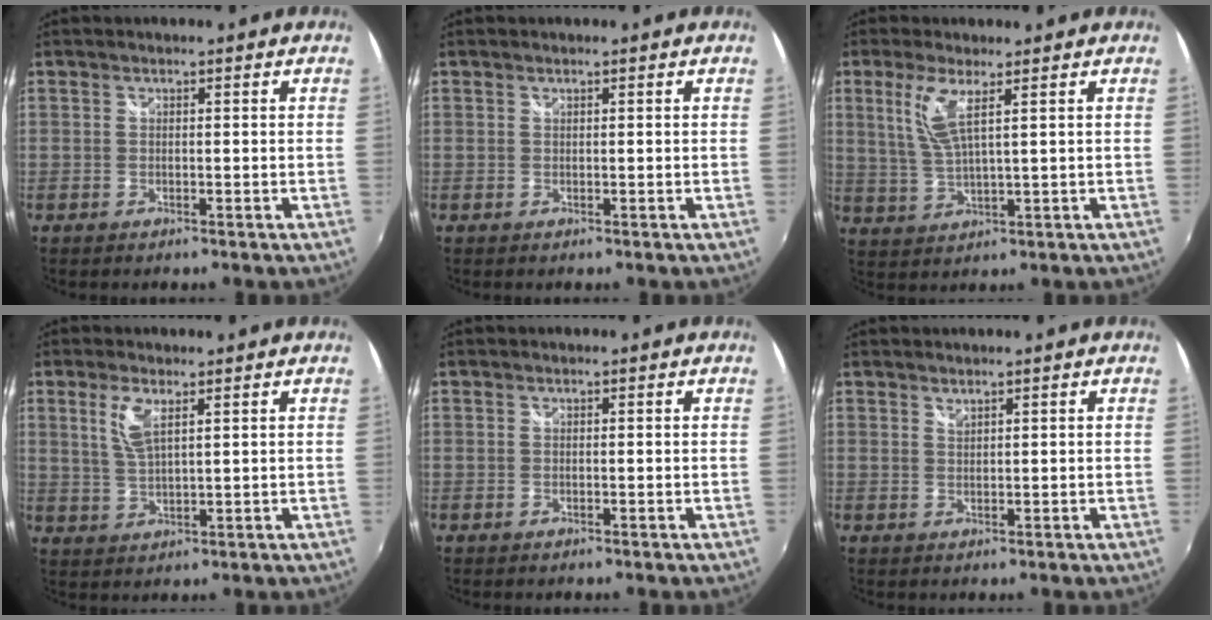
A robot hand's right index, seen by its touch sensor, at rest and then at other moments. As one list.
[{"total": 0.0}, {"total": 6.2, "force": [2.9, 0.9, 5.4], "torque": [-0.118, -0.001, 0.063]}, {"total": 4.9, "force": [2.6, 1.4, 3.9], "torque": [-0.079, 0.003, 0.053]}, {"total": 0.0}, {"total": 1.0, "force": [0.9, 0.1, 0.3], "torque": [-0.004, 0.001, 0.016]}]